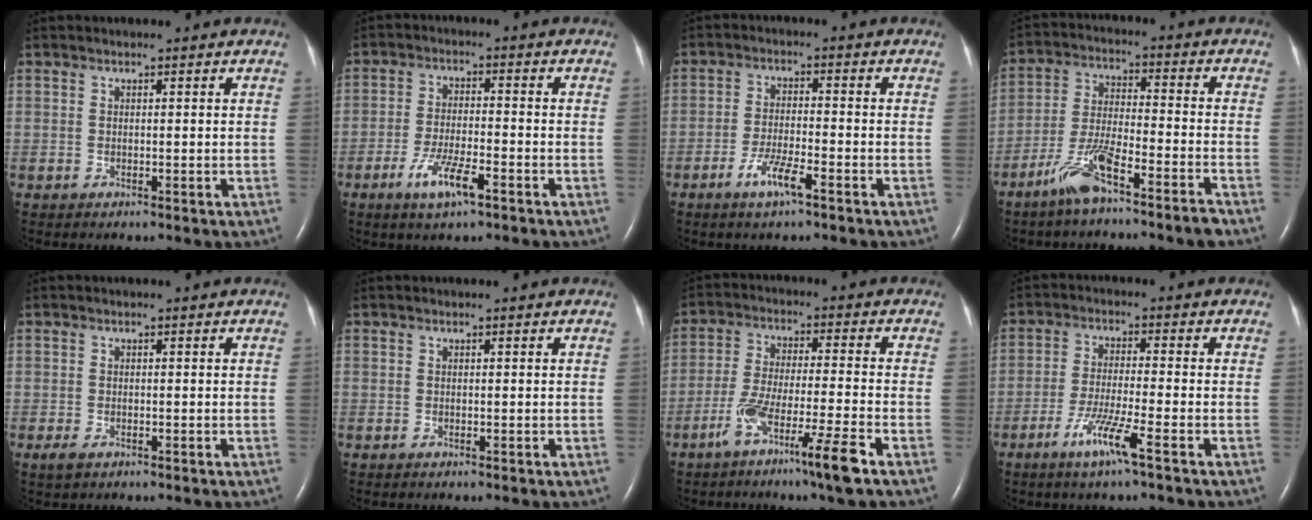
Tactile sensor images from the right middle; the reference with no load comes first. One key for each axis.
{"total": 6.2, "fx": -3.5, "fy": 1.0, "fz": 5.0, "tx": -0.104, "ty": -0.007, "tz": -0.062}
{"total": 4.9, "fx": -3.0, "fy": 0.5, "fz": 3.9, "tx": -0.081, "ty": -0.005, "tz": -0.057}
{"total": 8.4, "fx": -6.0, "fy": 0.9, "fz": 5.9, "tx": -0.126, "ty": -0.004, "tz": -0.116}
{"total": 1.5, "fx": -0.8, "fy": 0.7, "fz": 1.0, "tx": -0.023, "ty": -0.002, "tz": -0.011}
{"total": 0.0}
{"total": 9.9, "fx": -5.9, "fy": -0.8, "fz": 7.9, "tx": -0.148, "ty": -0.018, "tz": -0.110}
{"total": 6.3, "fx": -3.6, "fy": -0.6, "fz": 5.2, "tx": -0.105, "ty": -0.014, "tz": -0.071}